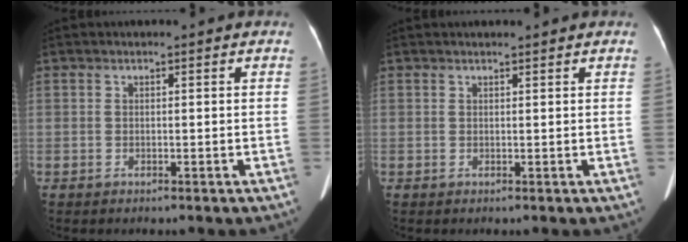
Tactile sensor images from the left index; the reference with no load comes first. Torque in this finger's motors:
{"motor_torque": [0.15, 0.04, 0.05, 0.01]}